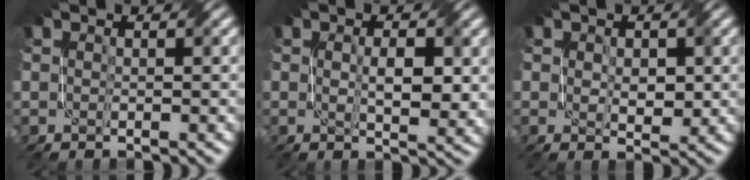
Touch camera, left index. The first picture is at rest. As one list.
[{"total": 3.8, "force": [0.3, 1.5, 3.5], "torque": [-0.066, -0.005, 0.012]}, {"total": 2.9, "force": [0.3, 1.9, 2.2], "torque": [-0.041, -0.004, 0.007]}]